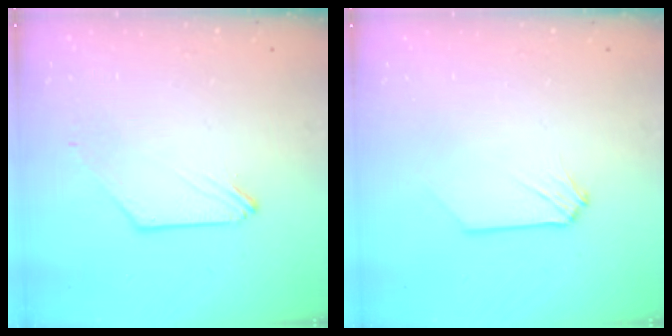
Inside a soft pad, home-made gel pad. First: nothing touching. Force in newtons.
{"total": 0.0}